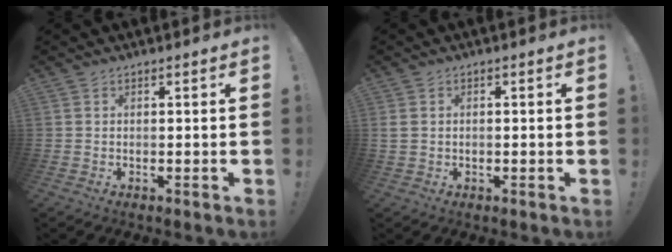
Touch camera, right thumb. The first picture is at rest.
{"total": 2.2, "force": [-0.3, 1.6, 1.5], "torque": [-0.040, 0.006, -0.005]}